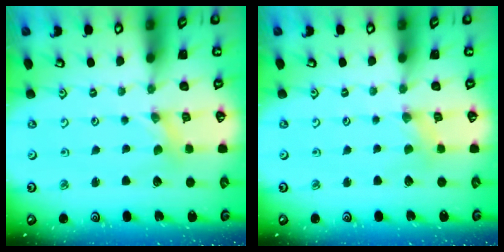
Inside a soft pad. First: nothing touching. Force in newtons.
{"total": 0.6, "press": 0.6, "slide": 0.2}